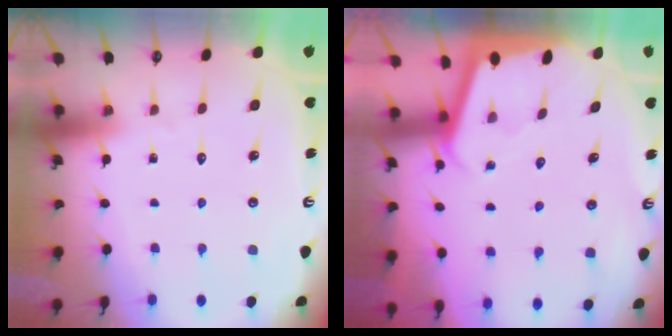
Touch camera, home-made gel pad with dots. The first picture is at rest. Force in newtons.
{"total": 1.9, "press": 1.9, "slide": 0.1}